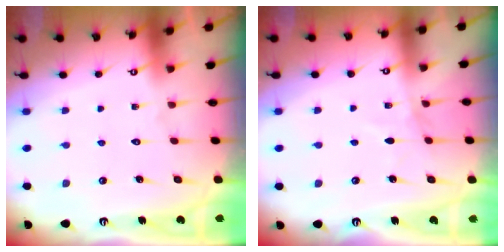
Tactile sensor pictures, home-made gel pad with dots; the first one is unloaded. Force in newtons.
{"total": 2.6, "press": 2.6, "slide": 0.3}